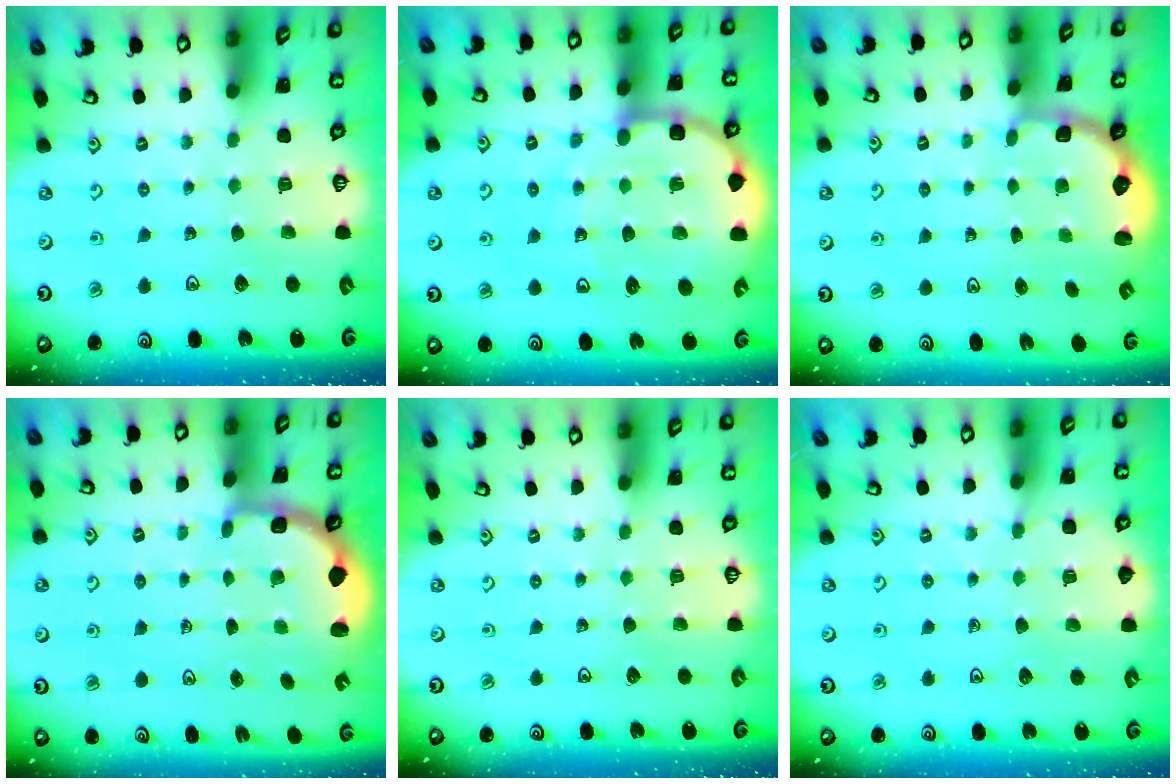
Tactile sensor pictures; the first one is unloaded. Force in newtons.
{"total": 11.8, "press": 11.6, "slide": 2.1}
{"total": 2.7, "press": 1.9, "slide": 1.9}
{"total": 2.9, "press": 2.0, "slide": 2.1}
{"total": 0.0}
{"total": 5.0, "press": 4.9, "slide": 0.7}